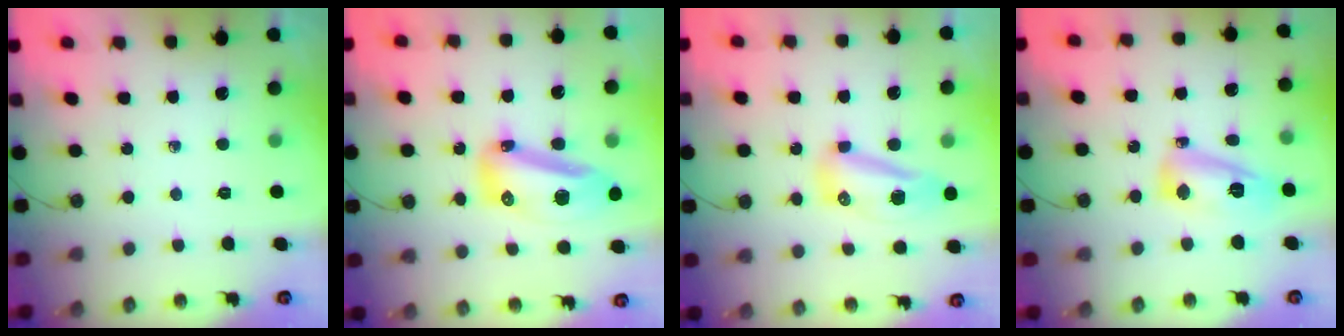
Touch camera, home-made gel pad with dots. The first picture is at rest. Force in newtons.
{"total": 17.6, "press": 16.0, "slide": 7.2}
{"total": 14.7, "press": 11.6, "slide": 9.2}
{"total": 12.0, "press": 12.0, "slide": 1.0}